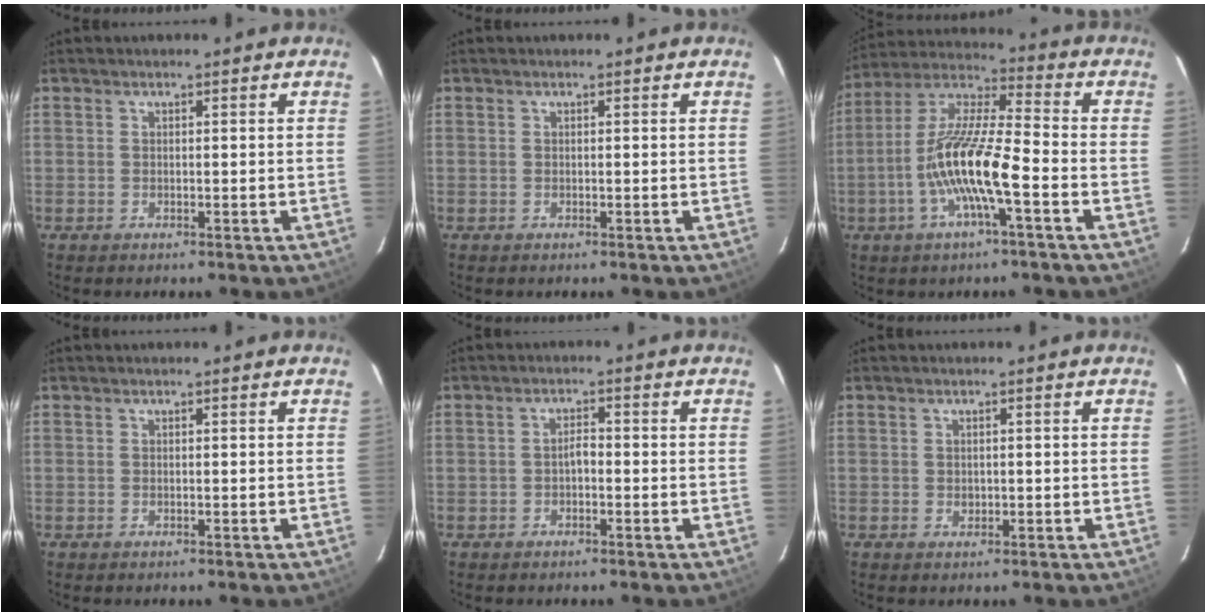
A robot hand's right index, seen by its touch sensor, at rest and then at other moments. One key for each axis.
{"total": 0.0}
{"total": 14.2, "fx": -4.7, "fy": 2.1, "fz": 13.2, "tx": -0.263, "ty": -0.002, "tz": -0.097}
{"total": 0.0}
{"total": 1.8, "fx": -0.7, "fy": 0.8, "fz": 1.4, "tx": -0.028, "ty": 0.008, "tz": -0.013}
{"total": 1.0, "fx": 0.0, "fy": 0.9, "fz": 0.3, "tx": -0.001, "ty": 0.000, "tz": 0.002}